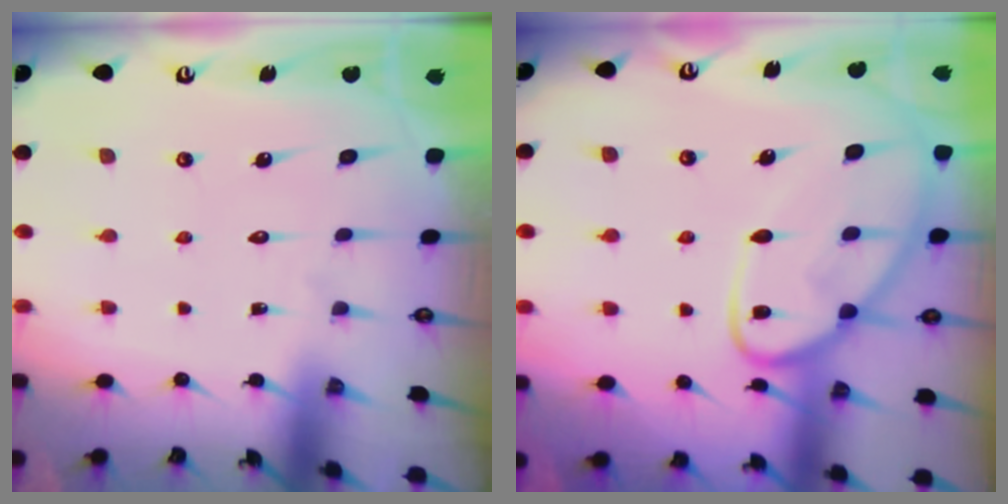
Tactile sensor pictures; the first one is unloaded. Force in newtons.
{"total": 12.4, "press": 12.3, "slide": 1.2}